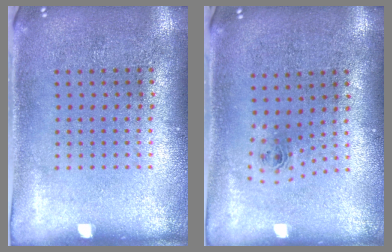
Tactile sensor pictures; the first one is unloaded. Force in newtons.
{"total": 0.8, "press": 0.3, "slide": 0.7}